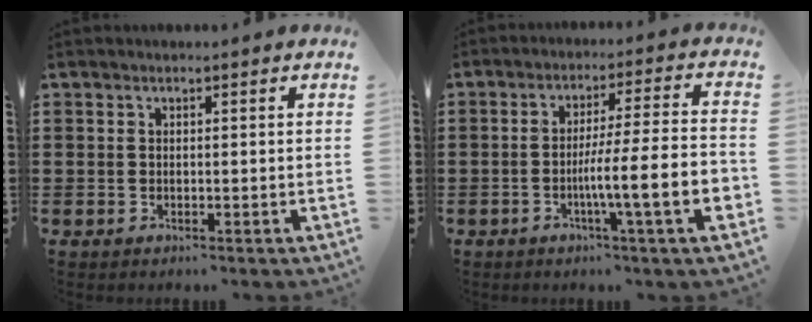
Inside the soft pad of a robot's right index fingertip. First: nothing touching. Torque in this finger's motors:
{"motor_torque": [1.83, -0.30, 0.71, 0.21]}